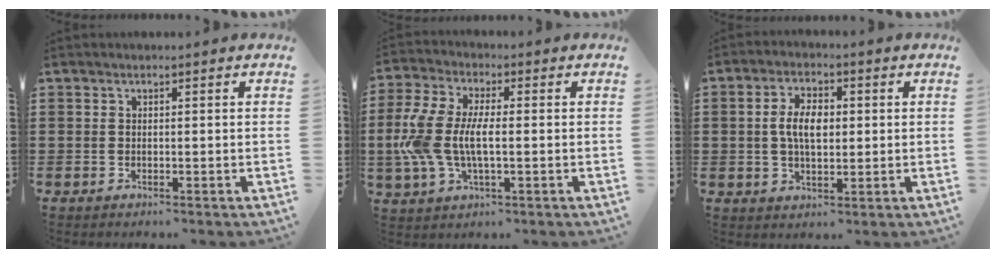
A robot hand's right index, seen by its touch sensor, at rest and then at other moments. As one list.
[{"total": 8.8, "force": [-0.9, 4.2, 7.7], "torque": [-0.198, -0.010, -0.030]}, {"total": 5.7, "force": [0.3, 2.9, 4.8], "torque": [-0.095, 0.005, -0.002]}]